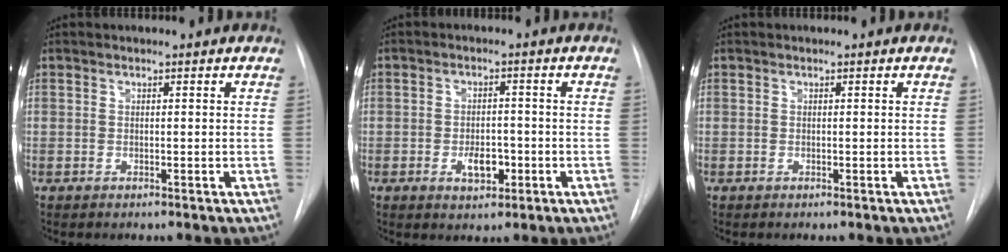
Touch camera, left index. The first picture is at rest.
{"total": 3.9, "force": [-1.4, 2.1, 3.0], "torque": [-0.044, 0.003, -0.015]}
{"total": 0.0}